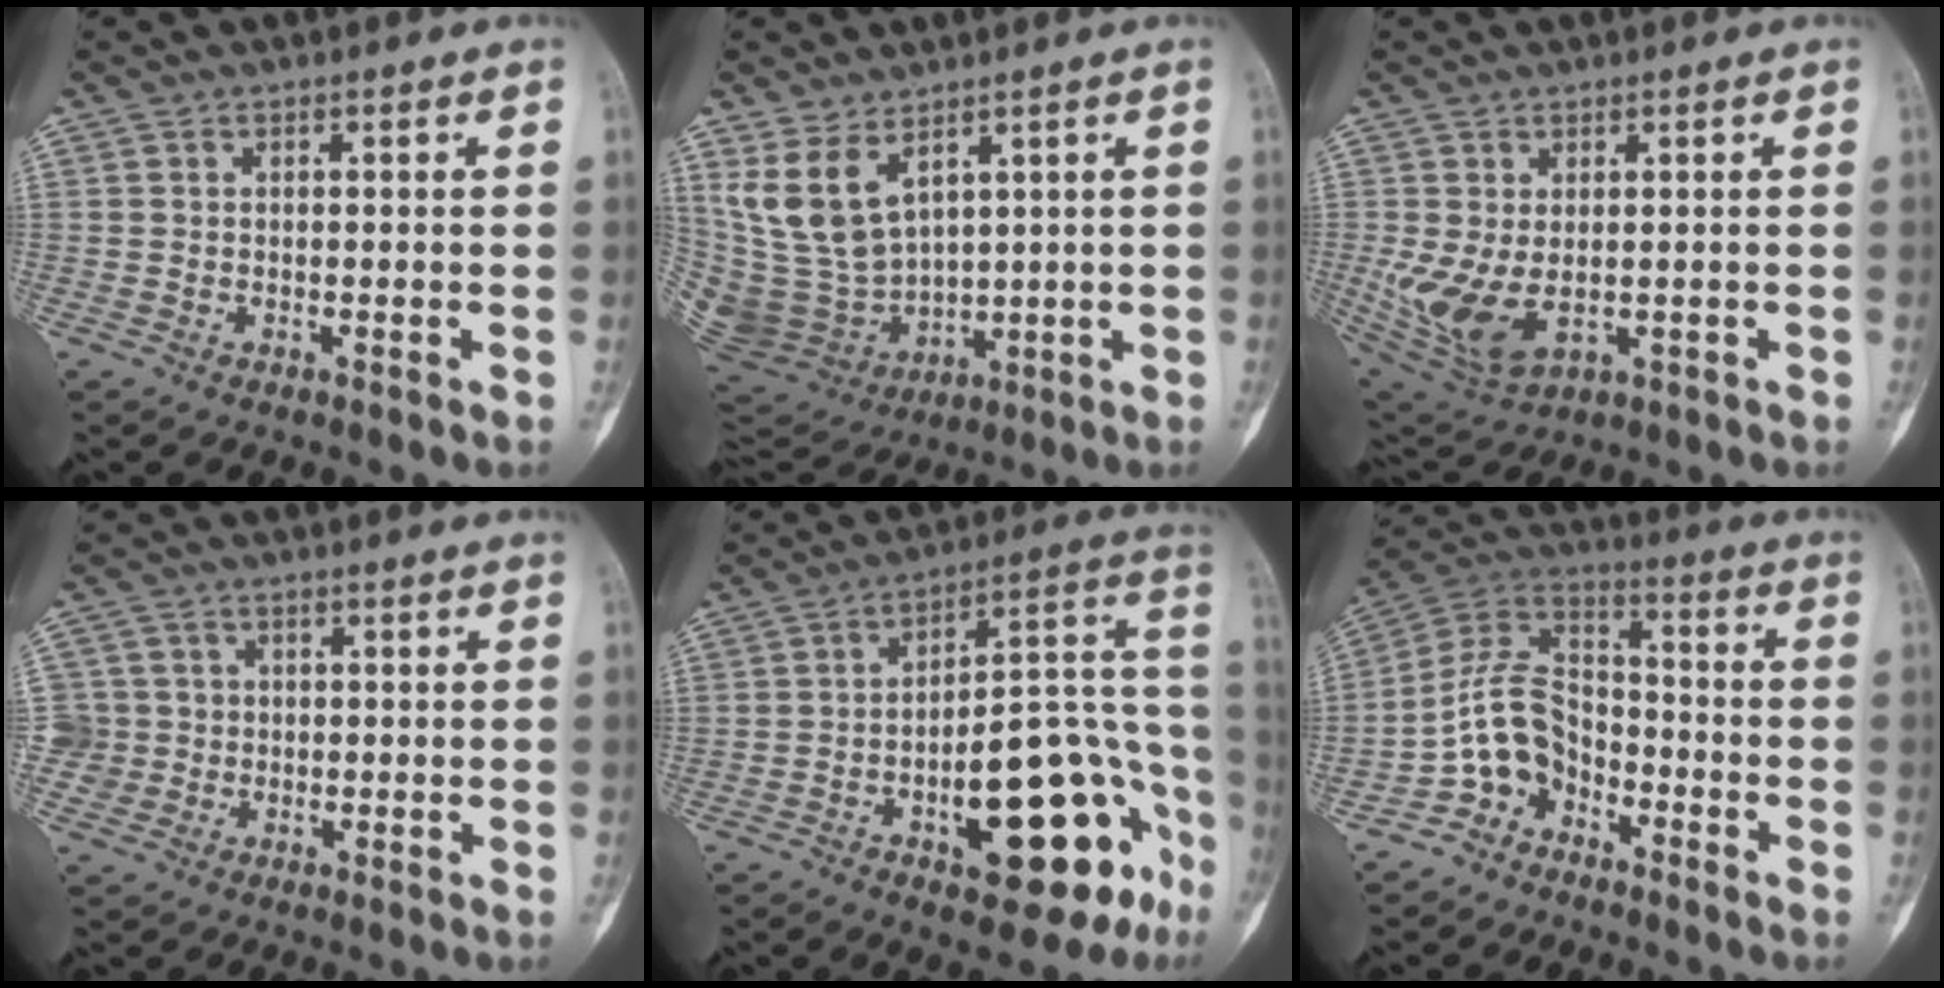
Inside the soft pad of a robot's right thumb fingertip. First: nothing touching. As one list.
[{"total": 13.7, "force": [6.2, 8.6, 8.6], "torque": [-0.146, -0.033, 0.156]}, {"total": 9.7, "force": [-0.6, 5.8, 7.7], "torque": [-0.159, -0.010, 0.011]}, {"total": 4.6, "force": [-0.5, 4.5, -0.2], "torque": [0.031, 0.014, -0.014]}, {"total": 24.1, "force": [-9.8, 9.5, 19.9], "torque": [-0.210, 0.075, -0.123]}, {"total": 10.9, "force": [-5.8, 7.6, 5.3], "torque": [-0.087, 0.071, -0.127]}]